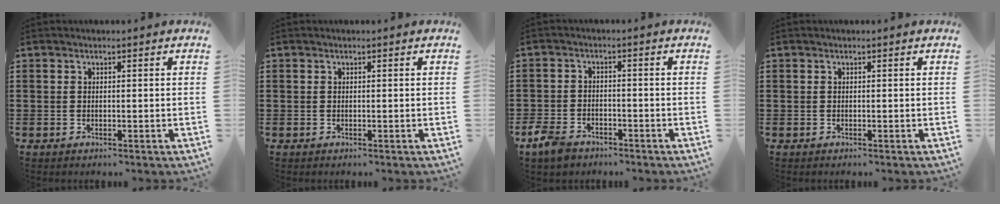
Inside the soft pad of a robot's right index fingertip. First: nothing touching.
{"total": 0.0}
{"total": 3.0, "force": [-2.5, 1.3, 0.9], "torque": [-0.033, 0.003, -0.054]}
{"total": 0.0}